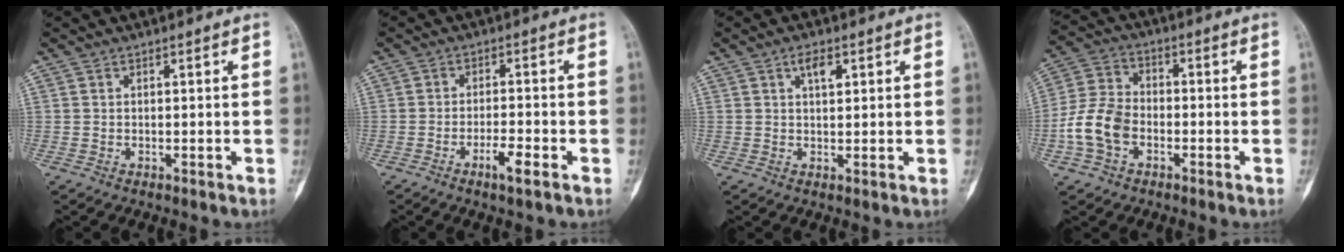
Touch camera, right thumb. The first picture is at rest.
{"total": 4.2, "force": [-2.3, 0.8, 3.5], "torque": [-0.066, 0.010, -0.043]}
{"total": 3.0, "force": [1.5, 1.4, 2.1], "torque": [-0.031, -0.003, 0.025]}
{"total": 9.8, "force": [-3.1, 6.8, 6.4], "torque": [-0.125, 0.028, -0.066]}